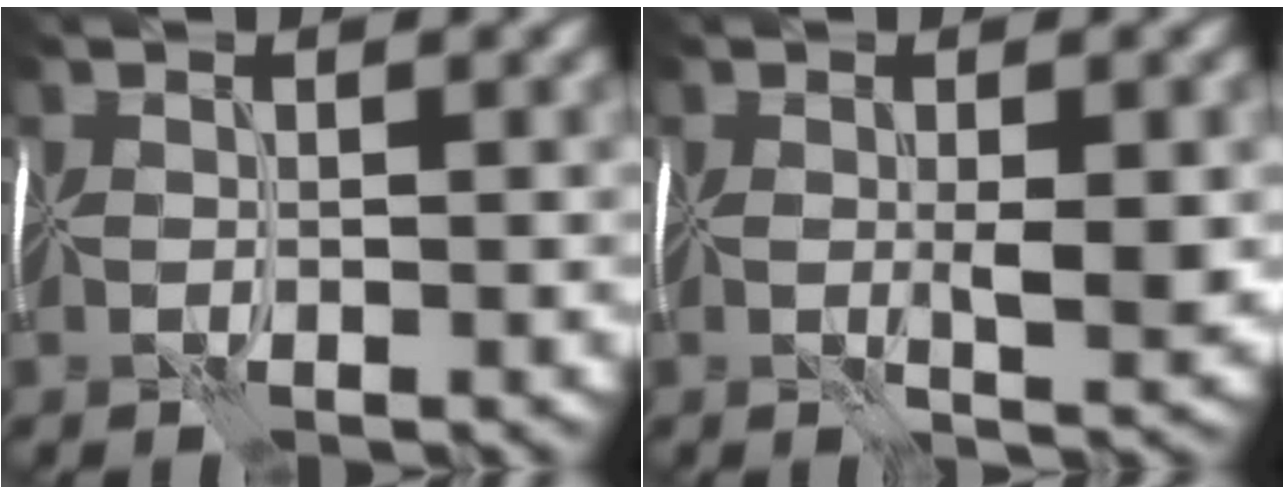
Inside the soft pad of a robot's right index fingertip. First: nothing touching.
{"total": 2.7, "force": [0.0, 0.5, 2.7], "torque": [-0.043, -0.001, 0.002]}